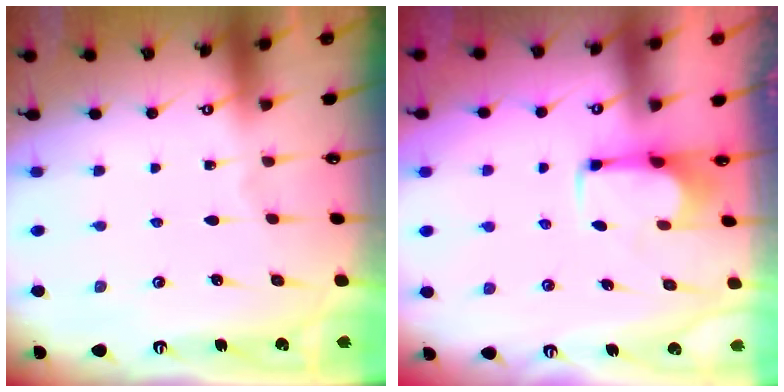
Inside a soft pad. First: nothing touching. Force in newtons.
{"total": 2.8, "press": 2.5, "slide": 1.1}